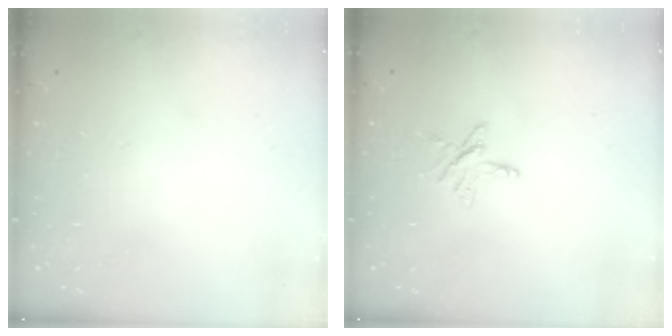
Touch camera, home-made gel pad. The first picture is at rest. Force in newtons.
{"total": 3.7, "press": 3.7, "slide": 0.2}